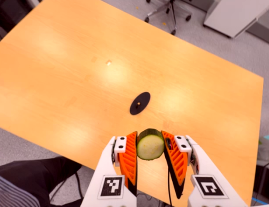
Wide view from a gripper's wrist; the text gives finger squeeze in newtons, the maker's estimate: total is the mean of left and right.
{"total": 10.0, "left": 9.4, "right": 10.5}